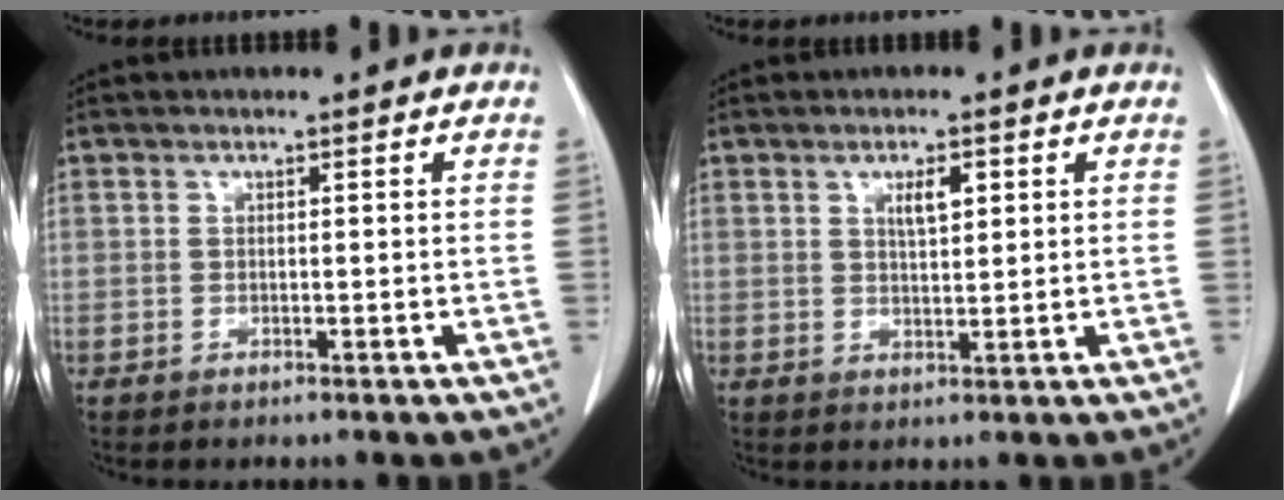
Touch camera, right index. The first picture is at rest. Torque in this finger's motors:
{"motor_torque": [0.09, 0.10, 0.02, 0.06]}